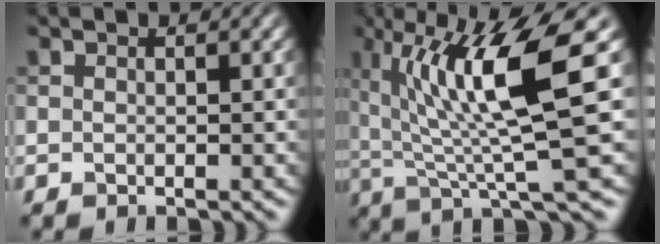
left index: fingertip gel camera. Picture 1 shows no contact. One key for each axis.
{"total": 10.8, "fx": 3.1, "fy": 1.8, "fz": 10.2, "tx": -0.154, "ty": -0.002, "tz": 0.056}